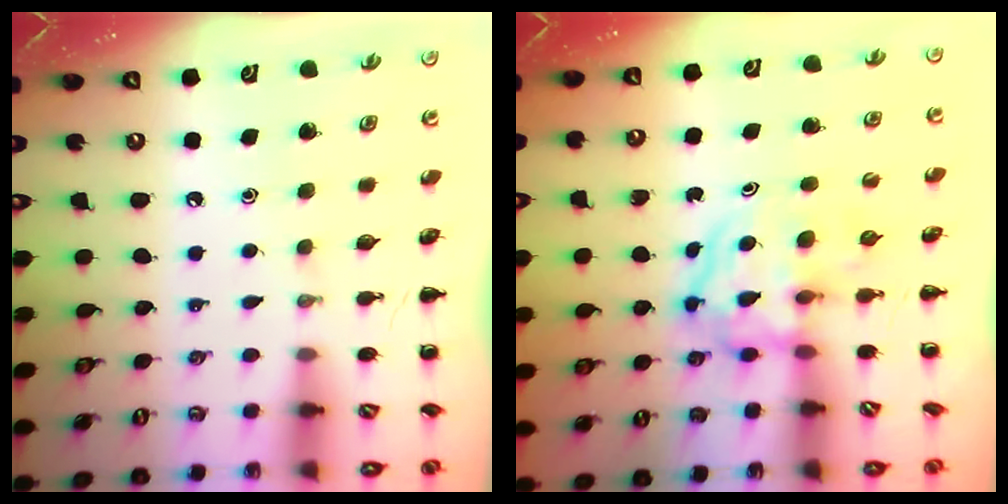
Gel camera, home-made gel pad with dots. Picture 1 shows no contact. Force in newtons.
{"total": 3.8, "press": 3.8, "slide": 0.4}